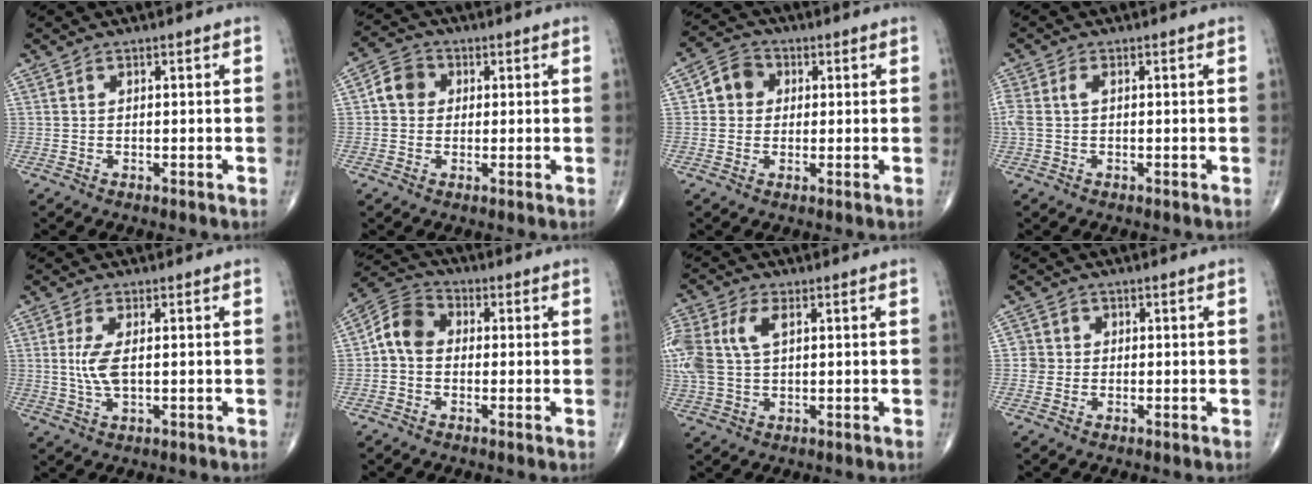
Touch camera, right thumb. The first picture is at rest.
{"total": 5.1, "force": [0.6, 4.5, 2.3], "torque": [-0.027, 0.011, 0.000]}
{"total": 5.6, "force": [0.9, 5.0, 2.4], "torque": [-0.021, 0.010, 0.004]}
{"total": 3.6, "force": [0.4, 2.0, 3.0], "torque": [-0.094, 0.016, 0.009]}
{"total": 4.9, "force": [0.4, 1.9, 4.6], "torque": [-0.107, -0.005, 0.010]}
{"total": 7.0, "force": [-0.3, 5.6, 4.3], "torque": [-0.067, 0.025, -0.021]}
{"total": 13.7, "force": [3.3, 8.4, 10.3], "torque": [-0.280, 0.017, 0.064]}
{"total": 2.3, "force": [-0.2, 2.3, 0.1], "torque": [0.018, 0.009, -0.008]}